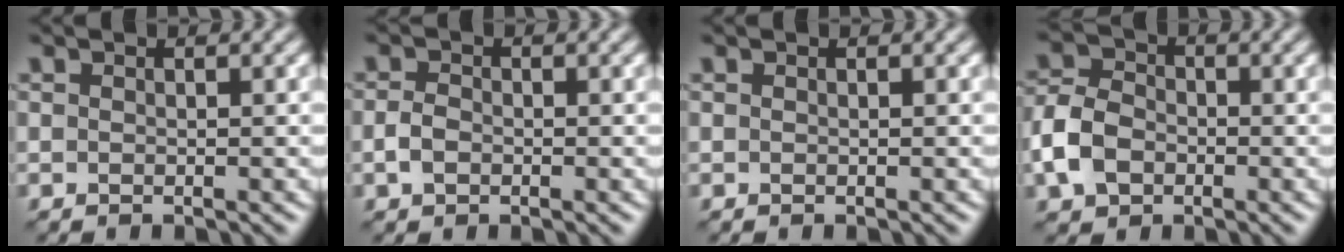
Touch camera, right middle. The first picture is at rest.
{"total": 1.8, "force": [-0.6, 1.3, 1.1], "torque": [-0.025, 0.000, -0.017]}
{"total": 0.0}
{"total": 5.3, "force": [-1.8, 3.9, 3.0], "torque": [-0.073, 0.002, -0.049]}